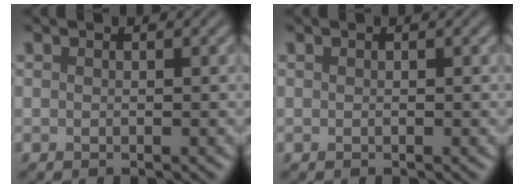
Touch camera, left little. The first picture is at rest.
{"total": 0.0}